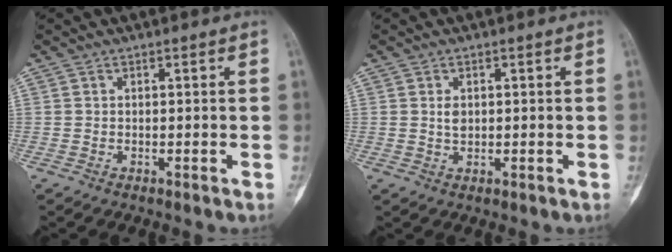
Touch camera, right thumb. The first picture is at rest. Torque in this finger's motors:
{"motor_torque": [0.52, 0.40, 0.12, -0.19, 0.19]}